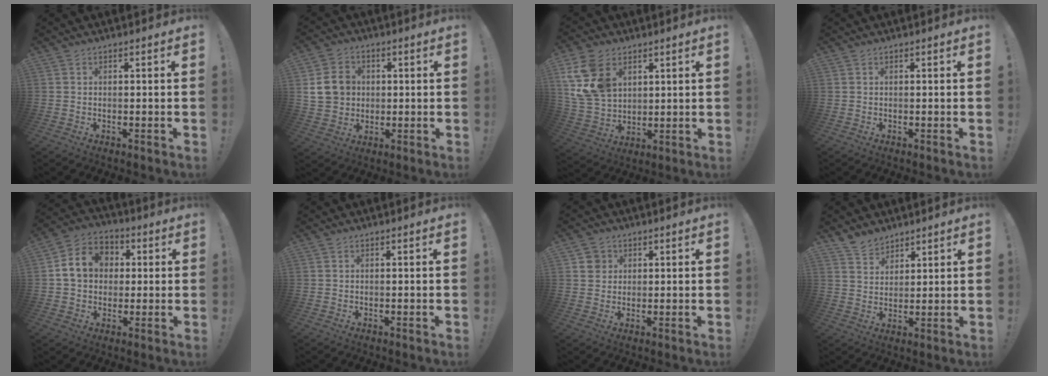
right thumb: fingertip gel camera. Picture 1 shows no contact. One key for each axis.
{"total": 10.4, "fx": 1.7, "fy": 9.2, "fz": 4.5, "tx": -0.069, "ty": 0.004, "tz": 0.043}
{"total": 15.5, "fx": 6.4, "fy": 11.3, "fz": 8.4, "tx": -0.161, "ty": -0.027, "tz": 0.128}
{"total": 0.0}
{"total": 11.8, "fx": 2.2, "fy": 9.9, "fz": 5.9, "tx": -0.084, "ty": 0.006, "tz": 0.050}
{"total": 0.0}
{"total": 4.1, "fx": 1.6, "fy": 3.7, "fz": 0.8, "tx": -0.007, "ty": -0.003, "tz": 0.029}
{"total": 6.0, "fx": 5.1, "fy": 3.2, "fz": 0.4, "tx": -0.012, "ty": -0.034, "tz": 0.099}